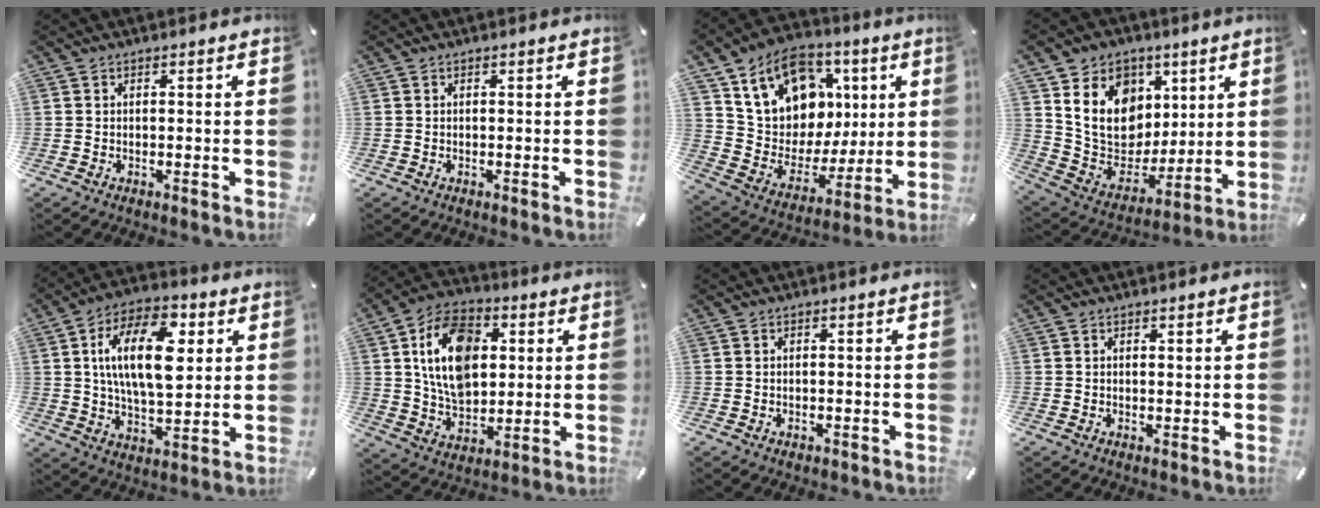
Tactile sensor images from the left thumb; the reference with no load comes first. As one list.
[{"total": 0.0}, {"total": 16.5, "force": [7.9, 12.9, 6.4], "torque": [-0.111, -0.048, 0.156]}, {"total": 17.2, "force": [5.6, 14.3, 7.7], "torque": [-0.124, -0.026, 0.114]}, {"total": 18.1, "force": [5.0, 9.6, 14.5], "torque": [-0.261, -0.003, 0.079]}, {"total": 16.4, "force": [3.5, 11.5, 11.1], "torque": [-0.212, 0.013, 0.063]}, {"total": 0.8, "force": [-0.3, 0.7, 0.3], "torque": [-0.004, 0.003, -0.008]}, {"total": 0.6, "force": [0.3, 0.3, 0.4], "torque": [-0.009, 0.000, 0.005]}]